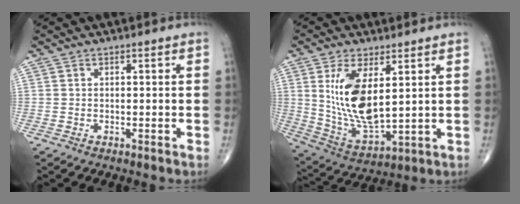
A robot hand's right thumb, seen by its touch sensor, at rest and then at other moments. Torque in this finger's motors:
{"motor_torque": [-0.23, 2.48, 1.59, 0.77, 0.50]}